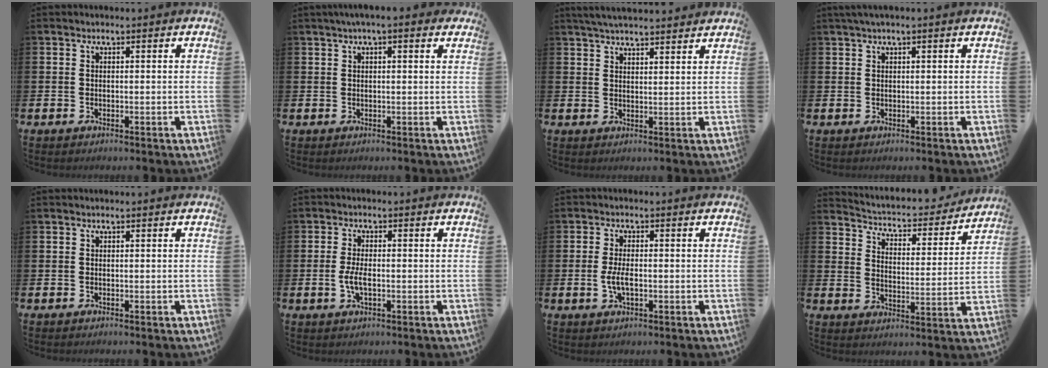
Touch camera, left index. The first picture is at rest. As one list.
[{"total": 2.2, "force": [1.6, 0.3, 1.5], "torque": [-0.021, 0.002, 0.025]}, {"total": 4.1, "force": [4.0, 0.3, 0.8], "torque": [-0.017, -0.014, 0.072]}, {"total": 1.1, "force": [0.8, 0.0, 0.8], "torque": [-0.016, 0.003, 0.015]}, {"total": 0.0}, {"total": 3.3, "force": [-0.5, 1.4, 2.9], "torque": [-0.050, 0.001, -0.010]}, {"total": 3.3, "force": [-0.4, 1.4, 2.9], "torque": [-0.058, -0.001, -0.011]}, {"total": 4.3, "force": [4.1, 1.0, 0.6], "torque": [-0.037, -0.039, 0.062]}]